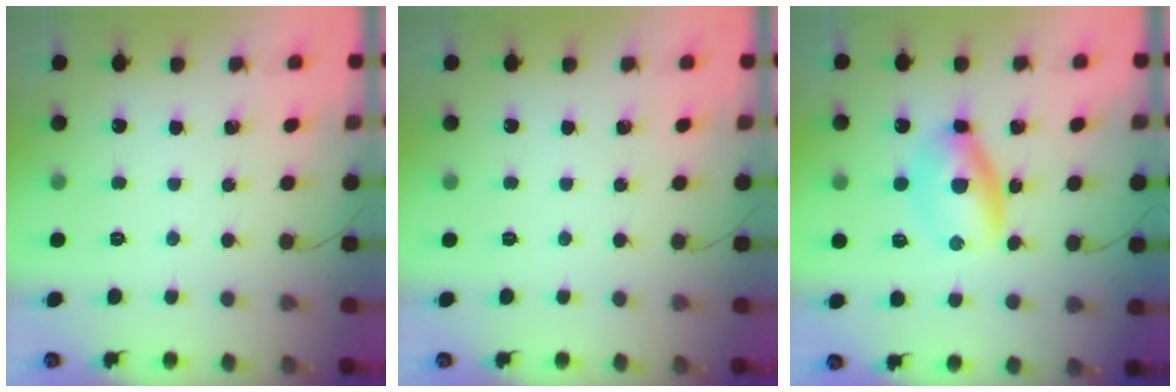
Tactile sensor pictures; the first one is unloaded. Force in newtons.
{"total": 0.0}
{"total": 6.5, "press": 6.5, "slide": 1.1}